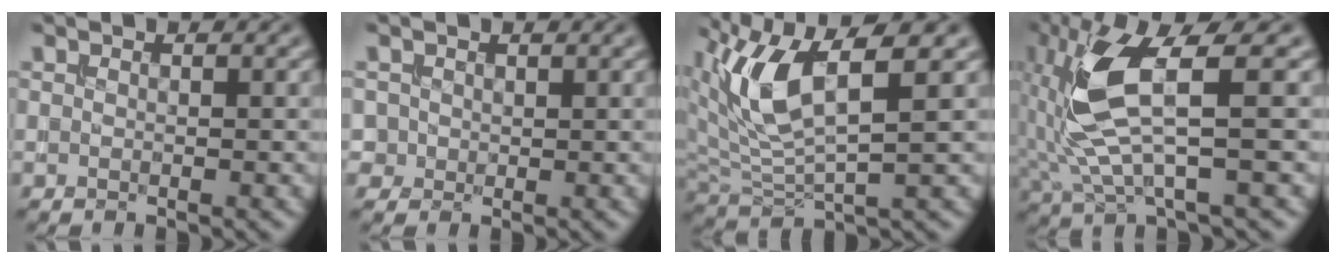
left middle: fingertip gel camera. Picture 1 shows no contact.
{"total": 1.1, "force": [0.2, 1.1, 0.1], "torque": [0.001, -0.003, 0.004]}
{"total": 7.8, "force": [3.2, 3.2, 6.3], "torque": [-0.142, -0.001, 0.062]}
{"total": 7.5, "force": [0.8, 1.9, 7.2], "torque": [-0.169, -0.005, 0.022]}